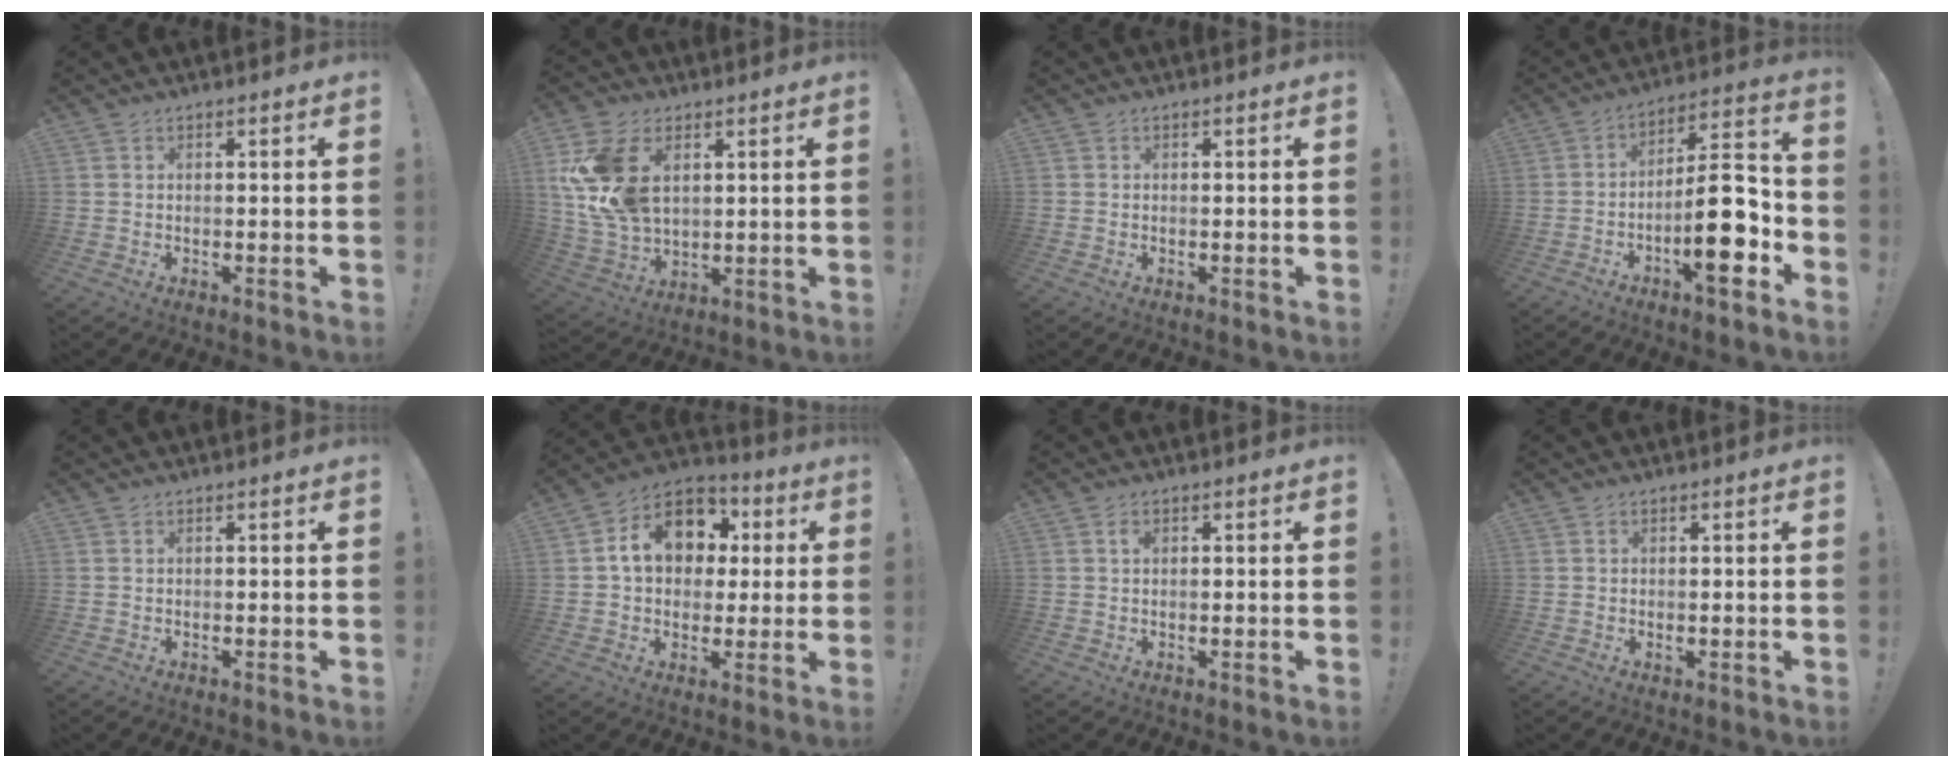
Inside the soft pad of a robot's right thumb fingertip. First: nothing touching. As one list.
[{"total": 17.5, "force": [4.8, 11.9, 11.9], "torque": [-0.230, -0.019, 0.093]}, {"total": 0.0}, {"total": 16.8, "force": [-6.0, 5.4, 14.8], "torque": [-0.220, 0.036, -0.096]}, {"total": 0.0}, {"total": 15.0, "force": [4.1, 11.5, 8.7], "torque": [-0.125, -0.002, 0.079]}, {"total": 1.1, "force": [0.3, 0.6, 0.8], "torque": [-0.009, 0.001, 0.003]}, {"total": 0.0}]